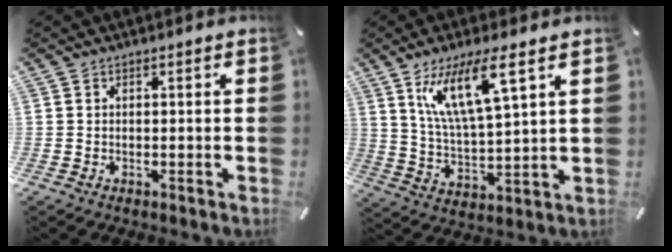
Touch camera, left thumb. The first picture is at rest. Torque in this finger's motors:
{"motor_torque": [2.08, 2.06, 1.31, -1.46, 0.57]}